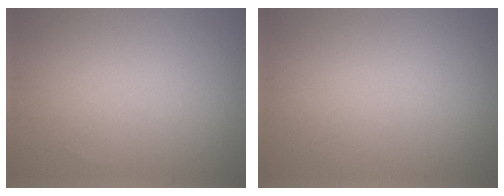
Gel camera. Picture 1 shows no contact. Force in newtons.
{"total": 0.0}